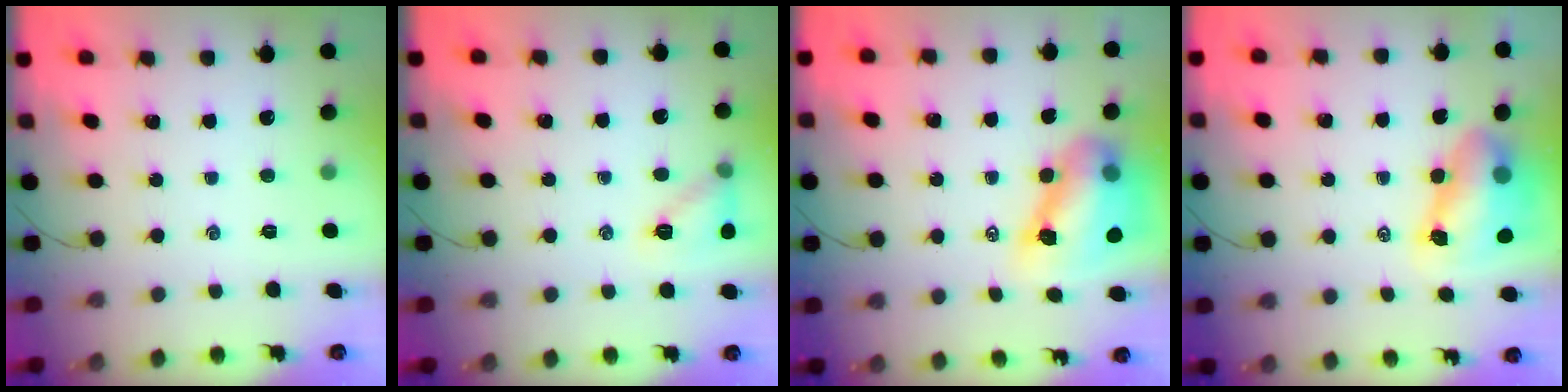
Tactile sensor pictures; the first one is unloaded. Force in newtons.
{"total": 9.4, "press": 9.4, "slide": 0.7}
{"total": 13.3, "press": 12.7, "slide": 4.1}
{"total": 9.3, "press": 9.0, "slide": 2.2}